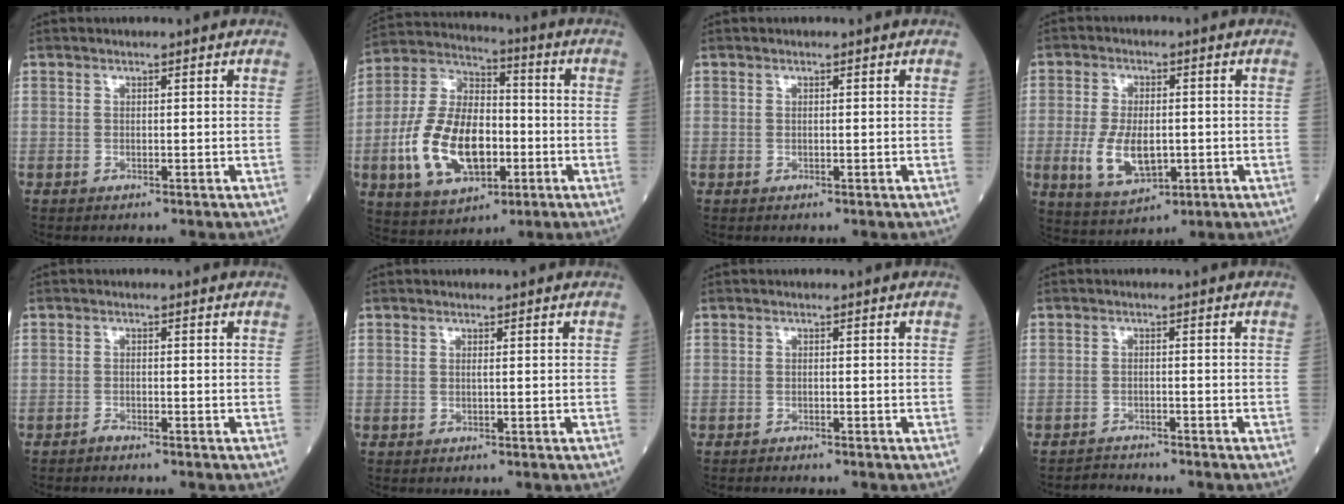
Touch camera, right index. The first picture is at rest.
{"total": 16.4, "force": [-3.9, 8.9, 13.3], "torque": [-0.284, 0.011, -0.062]}
{"total": 0.0}
{"total": 8.3, "force": [-1.6, 4.0, 7.1], "torque": [-0.147, -0.009, -0.015]}
{"total": 0.7, "force": [-0.7, -0.2, 0.0], "torque": [-0.002, -0.001, -0.011]}
{"total": 0.0}
{"total": 1.0, "force": [-1.0, -0.2, 0.2], "torque": [-0.003, 0.000, -0.013]}
{"total": 2.0, "force": [-1.8, -0.4, -0.8], "torque": [0.016, -0.012, -0.029]}